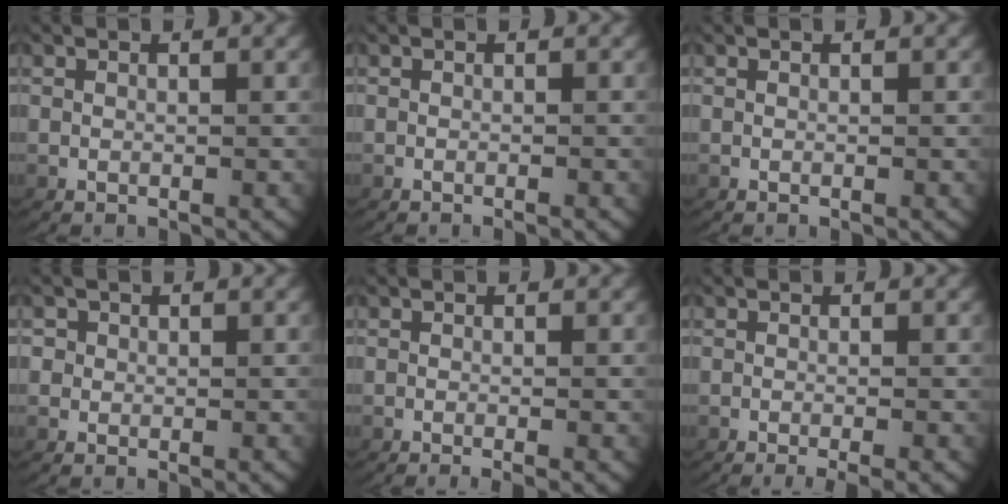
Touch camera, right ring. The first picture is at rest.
{"total": 0.9, "force": [-0.8, 0.1, 0.4], "torque": [0.001, 0.005, -0.014]}
{"total": 0.0}
{"total": 1.7, "force": [0.2, 1.7, 0.5], "torque": [-0.018, -0.004, 0.001]}
{"total": 2.0, "force": [-1.5, 0.3, 1.3], "torque": [-0.010, 0.001, -0.024]}
{"total": 3.7, "force": [-2.9, 0.8, 2.2], "torque": [-0.017, -0.002, -0.043]}